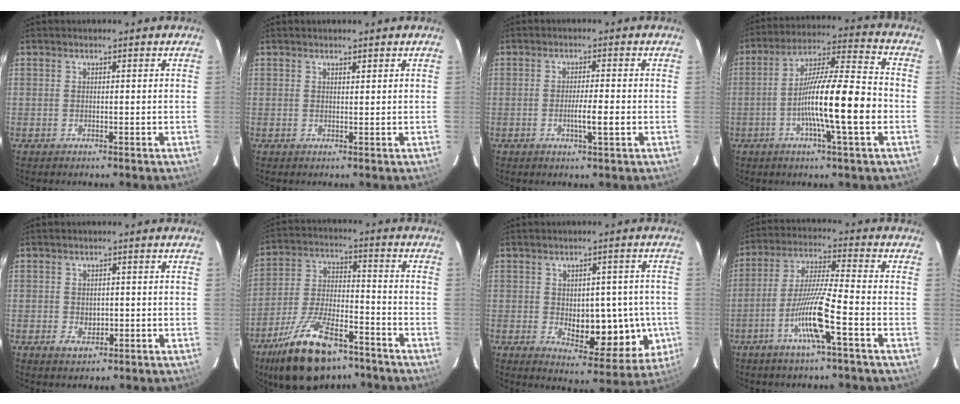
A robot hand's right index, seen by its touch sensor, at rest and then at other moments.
{"total": 0.6, "force": [0.6, 0.1, 0.3], "torque": [-0.008, -0.001, 0.009]}
{"total": 3.8, "force": [-1.0, 0.0, 3.7], "torque": [-0.063, -0.004, -0.016]}
{"total": 14.9, "force": [-3.5, 0.5, 14.5], "torque": [-0.249, 0.003, -0.065]}
{"total": 2.4, "force": [-0.5, 1.7, 1.5], "torque": [-0.023, 0.000, 0.002]}
{"total": 16.1, "force": [-11.0, 5.1, 10.5], "torque": [-0.219, -0.012, -0.197]}
{"total": 13.0, "force": [-1.7, 6.6, 11.0], "torque": [-0.127, 0.008, -0.001]}
{"total": 10.9, "force": [-4.4, -0.3, 9.9], "torque": [-0.195, -0.005, -0.086]}